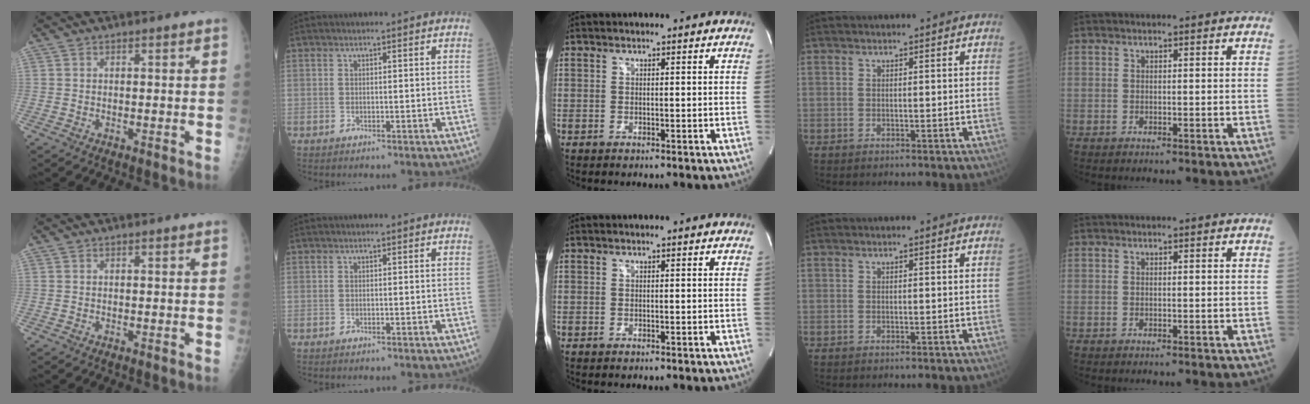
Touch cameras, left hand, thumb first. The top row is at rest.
{}